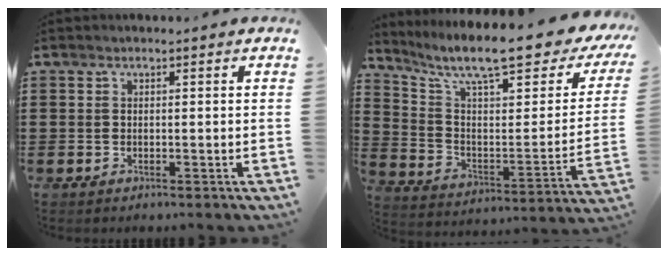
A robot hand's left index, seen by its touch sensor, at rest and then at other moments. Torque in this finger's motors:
{"motor_torque": [2.14, 0.00, 0.92, 0.21]}